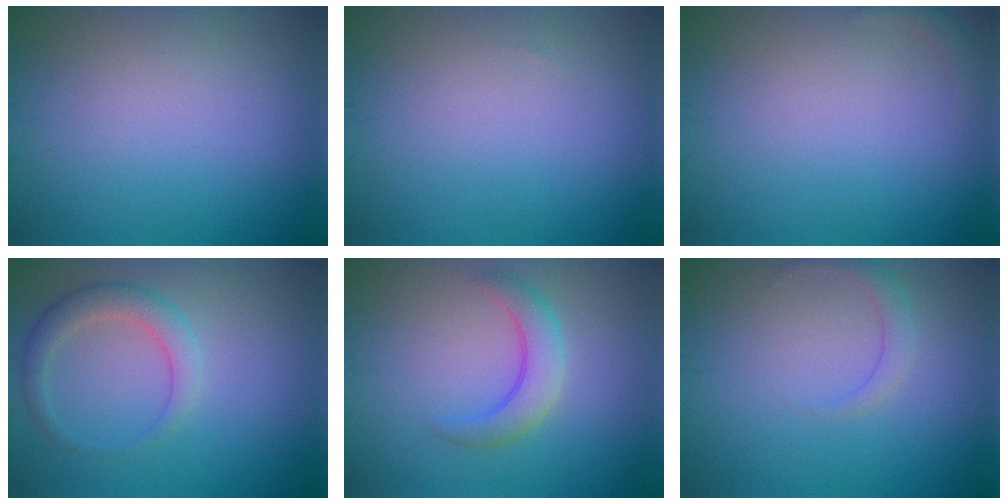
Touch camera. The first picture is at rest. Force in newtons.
{"total": 0.0}
{"total": 1.0, "press": 1.0, "slide": 0.2}
{"total": 2.8, "press": 2.8, "slide": 0.3}
{"total": 3.1, "press": 3.1, "slide": 0.2}
{"total": 1.6, "press": 1.6, "slide": 0.1}